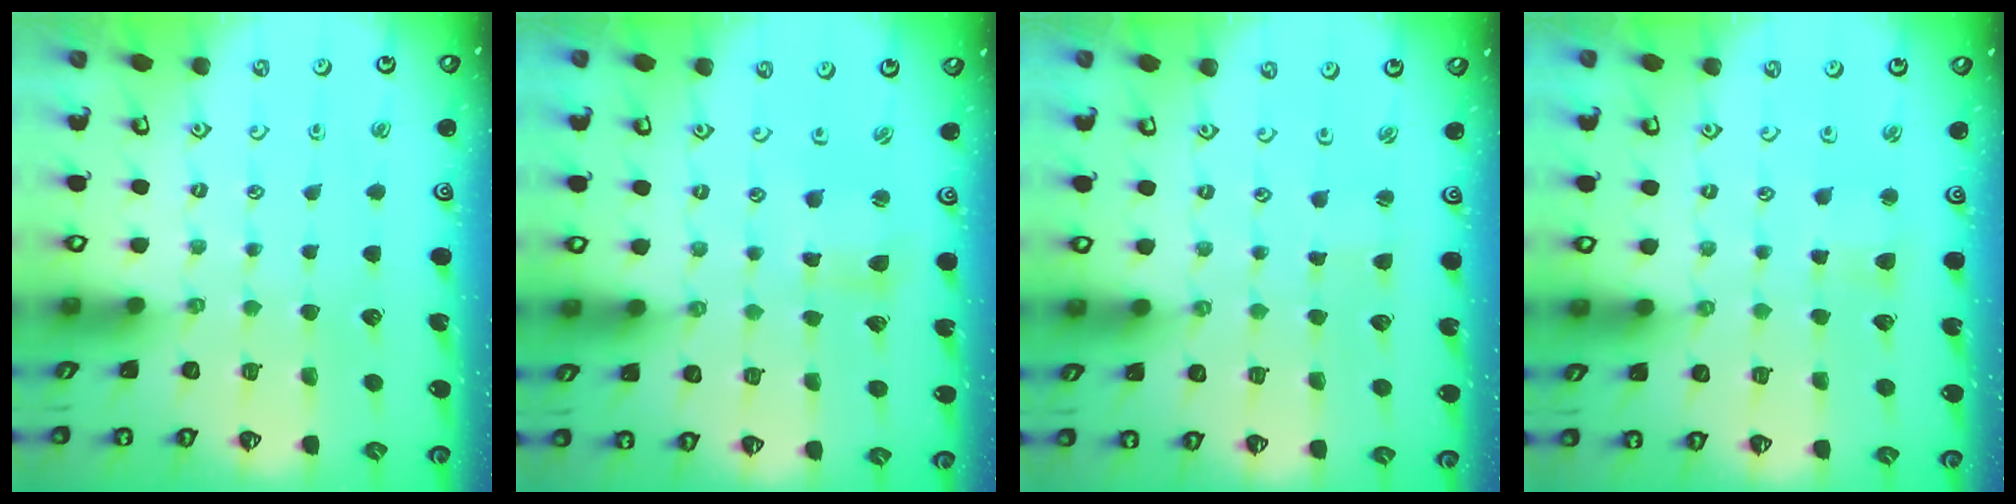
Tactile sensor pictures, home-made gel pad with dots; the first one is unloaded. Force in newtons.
{"total": 3.8, "press": 3.8, "slide": 0.5}
{"total": 0.8, "press": 0.7, "slide": 0.3}
{"total": 3.1, "press": 3.1, "slide": 0.5}